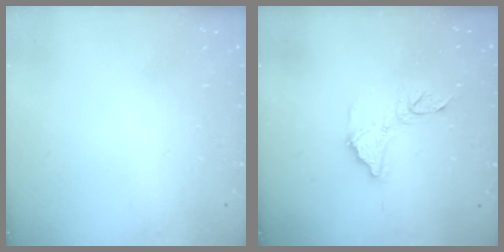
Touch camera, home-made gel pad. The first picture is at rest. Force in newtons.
{"total": 10.9, "press": 10.8, "slide": 1.1}